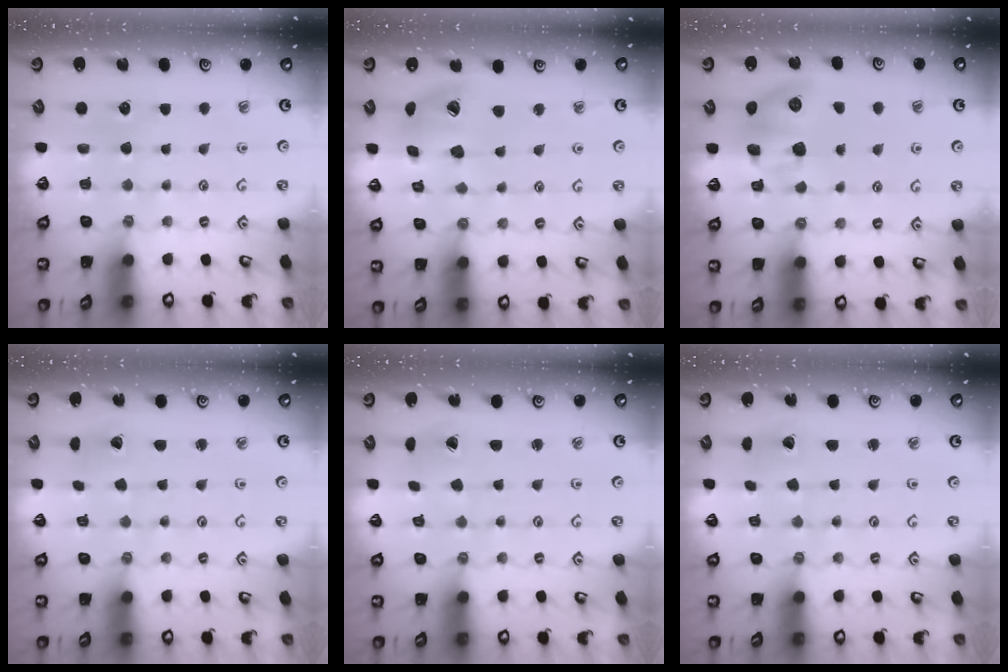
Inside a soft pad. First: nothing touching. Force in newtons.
{"total": 14.5, "press": 14.4, "slide": 2.1}
{"total": 9.0, "press": 8.9, "slide": 1.0}
{"total": 2.4, "press": 2.4, "slide": 0.1}
{"total": 1.0, "press": 1.0, "slide": 0.1}
{"total": 2.4, "press": 2.4, "slide": 0.1}